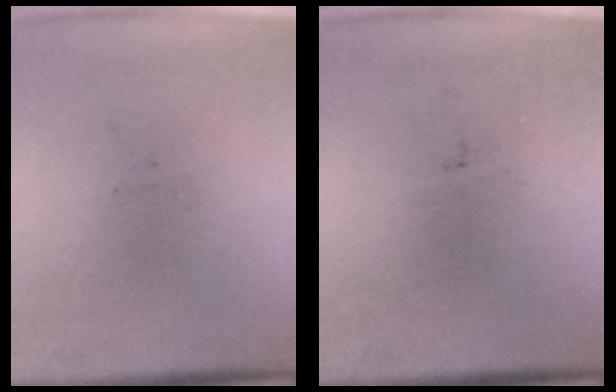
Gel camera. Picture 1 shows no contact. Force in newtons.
{"total": 0.0}